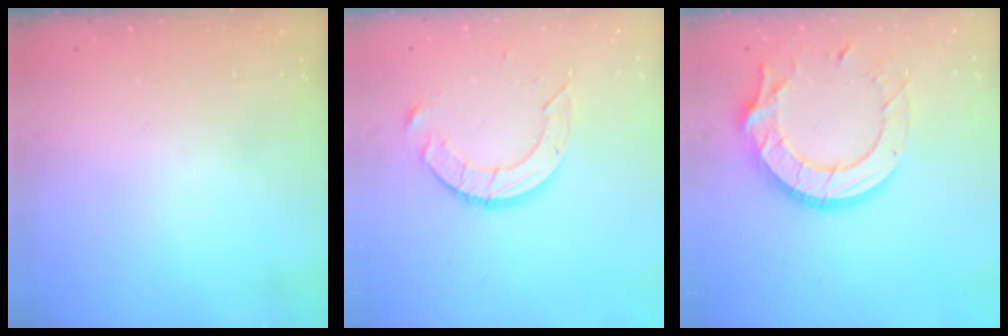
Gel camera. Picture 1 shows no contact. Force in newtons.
{"total": 9.8, "press": 9.8, "slide": 0.9}
{"total": 16.0, "press": 15.9, "slide": 1.4}